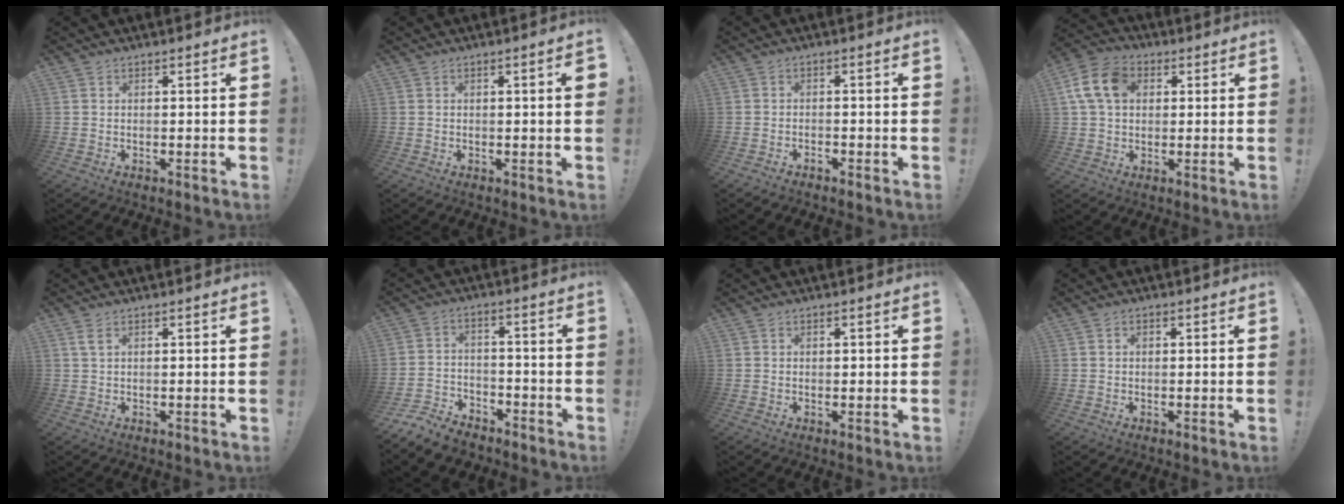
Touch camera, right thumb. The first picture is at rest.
{"total": 2.4, "force": [0.3, 0.1, 2.4], "torque": [-0.032, -0.002, 0.004]}
{"total": 1.6, "force": [-1.6, 0.1, 0.0], "torque": [0.005, 0.000, -0.030]}
{"total": 12.4, "force": [3.5, 9.0, 7.8], "torque": [-0.145, 0.008, 0.068]}
{"total": 2.5, "force": [1.2, 0.9, 2.0], "torque": [-0.035, -0.001, 0.021]}
{"total": 7.3, "force": [-6.2, 3.4, 1.8], "torque": [-0.029, 0.027, -0.114]}
{"total": 0.5, "force": [0.4, 0.3, 0.2], "torque": [0.005, -0.003, 0.007]}
{"total": 0.7, "force": [0.2, 0.6, 0.4], "torque": [-0.009, 0.005, 0.004]}